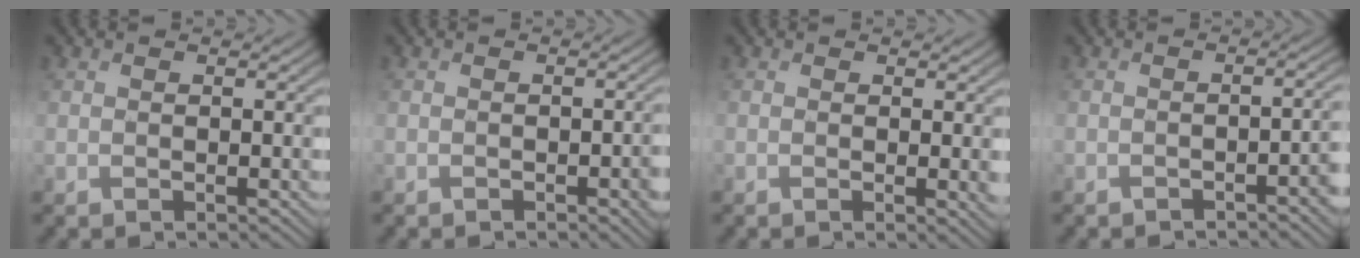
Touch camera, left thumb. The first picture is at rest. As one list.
[{"total": 1.9, "force": [-0.7, 0.8, 1.5], "torque": [-0.019, -0.003, -0.007]}, {"total": 1.3, "force": [0.3, 0.2, 1.3], "torque": [-0.020, -0.005, 0.004]}, {"total": 2.9, "force": [-1.5, 0.6, 2.4], "torque": [-0.025, 0.007, -0.028]}]